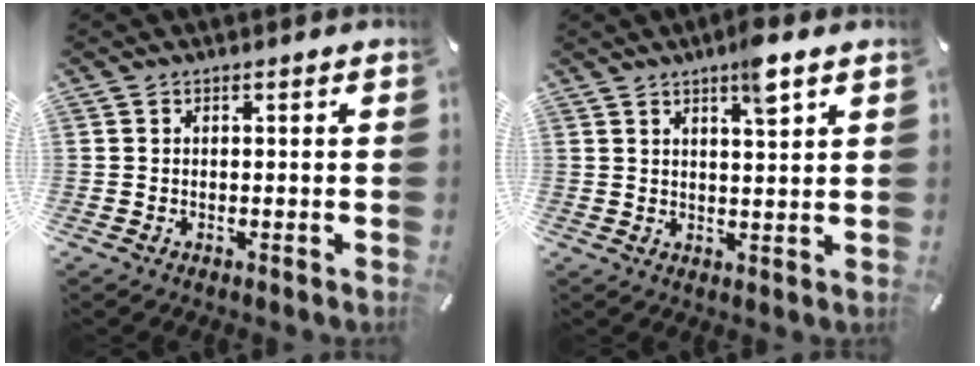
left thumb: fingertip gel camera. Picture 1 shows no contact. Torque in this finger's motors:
{"motor_torque": [0.93, 0.68, 0.16, 0.03, 0.21]}